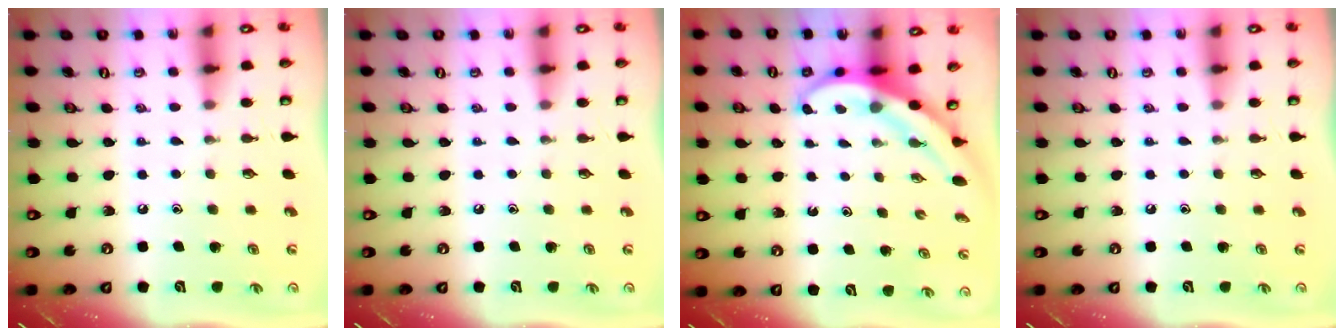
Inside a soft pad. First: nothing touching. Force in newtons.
{"total": 0.0}
{"total": 4.0, "press": 3.9, "slide": 0.4}
{"total": 0.0}